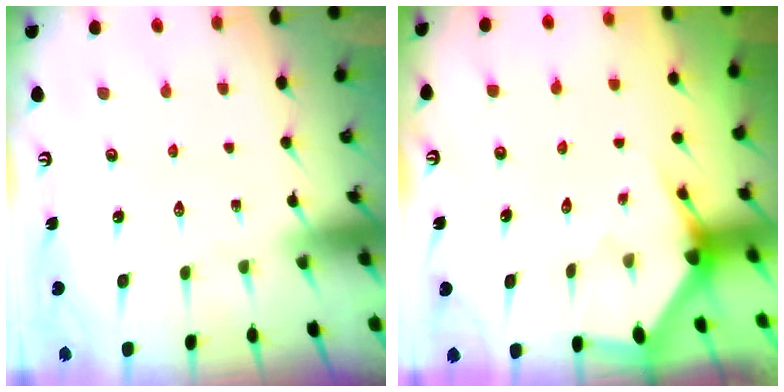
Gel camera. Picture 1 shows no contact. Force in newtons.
{"total": 2.5, "press": 2.5, "slide": 0.2}